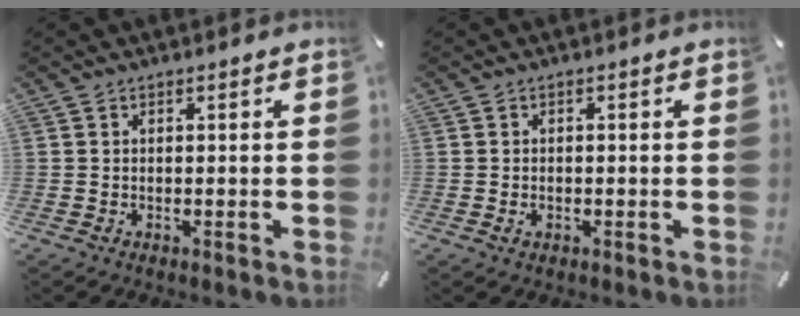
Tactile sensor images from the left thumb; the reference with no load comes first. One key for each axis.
{"total": 1.3, "fx": -0.4, "fy": 0.8, "fz": 0.9, "tx": -0.018, "ty": 0.002, "tz": -0.007}